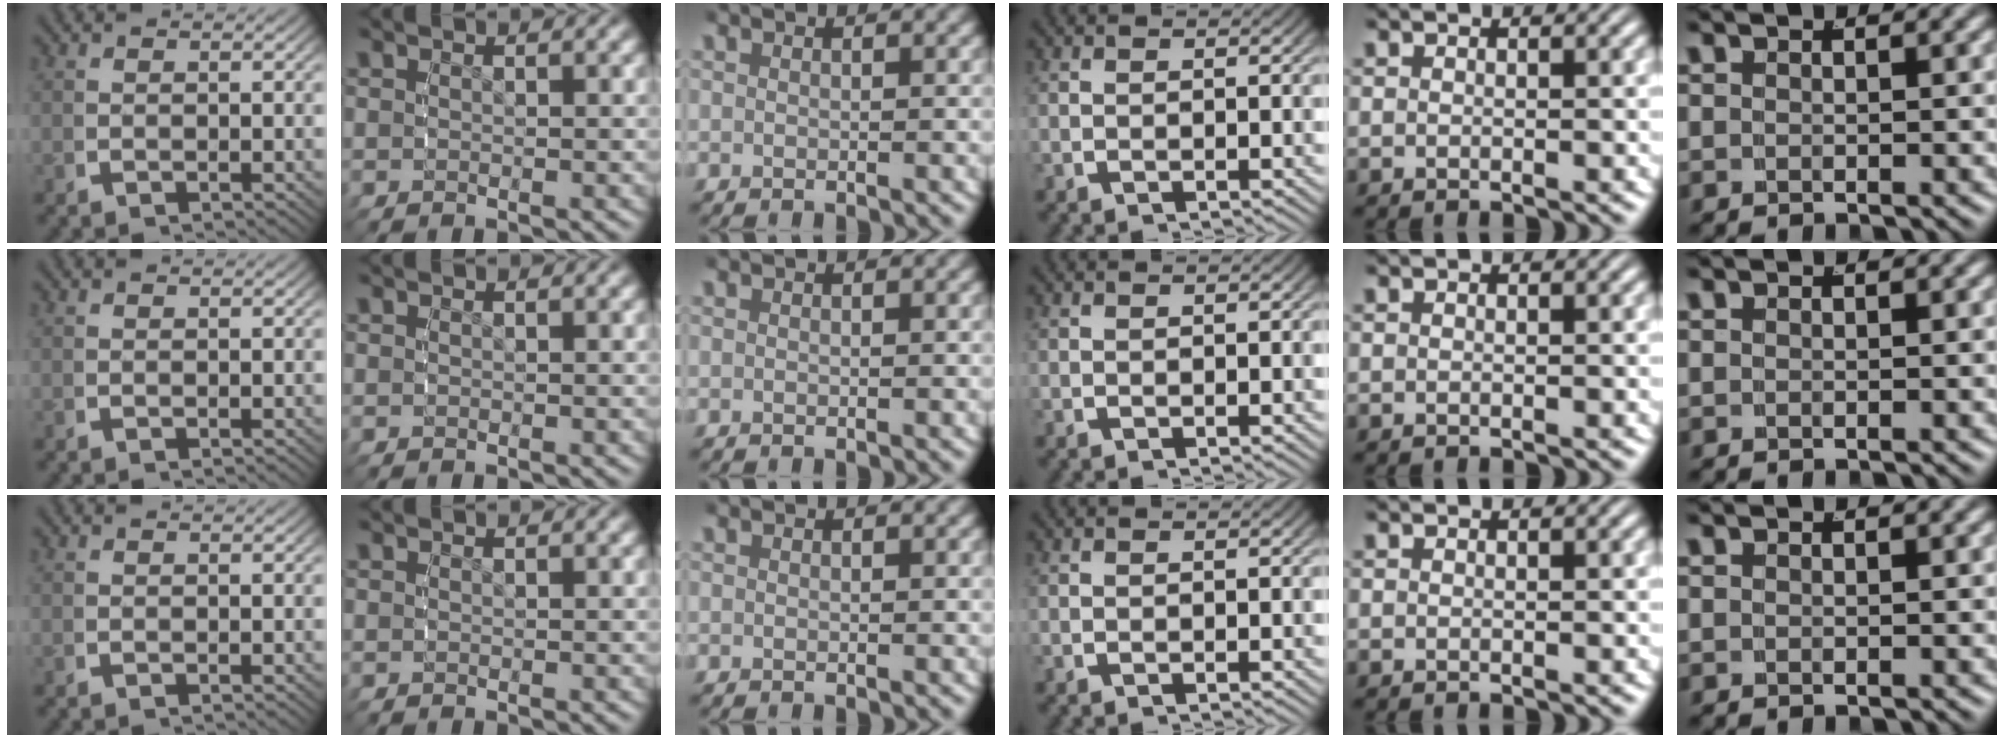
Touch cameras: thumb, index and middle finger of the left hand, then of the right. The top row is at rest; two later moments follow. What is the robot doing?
{"motion": "reach", "object": "pen bag"}